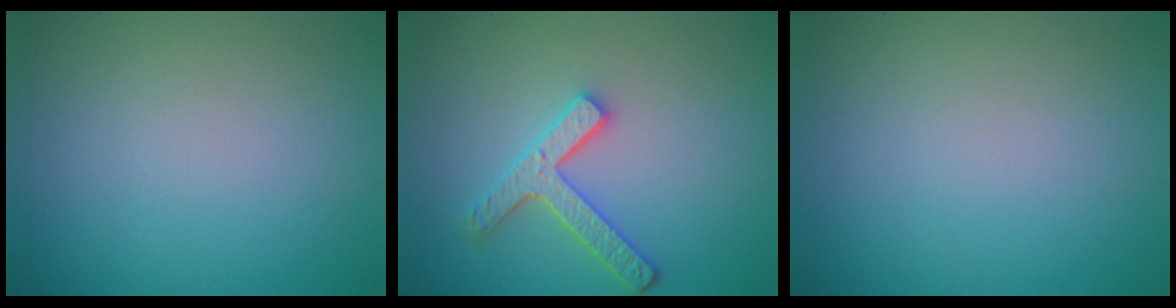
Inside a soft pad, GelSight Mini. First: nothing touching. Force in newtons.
{"total": 3.4, "press": 3.1, "slide": 1.4}
{"total": 0.0}